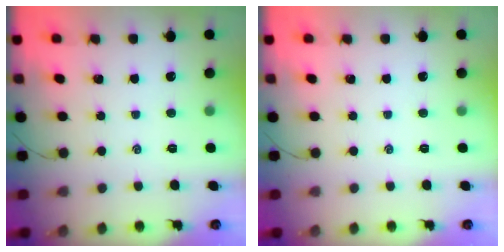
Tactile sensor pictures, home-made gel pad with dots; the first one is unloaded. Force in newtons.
{"total": 0.0}